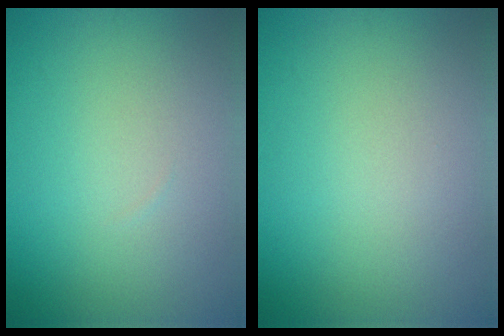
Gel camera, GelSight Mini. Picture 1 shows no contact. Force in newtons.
{"total": 0.0}